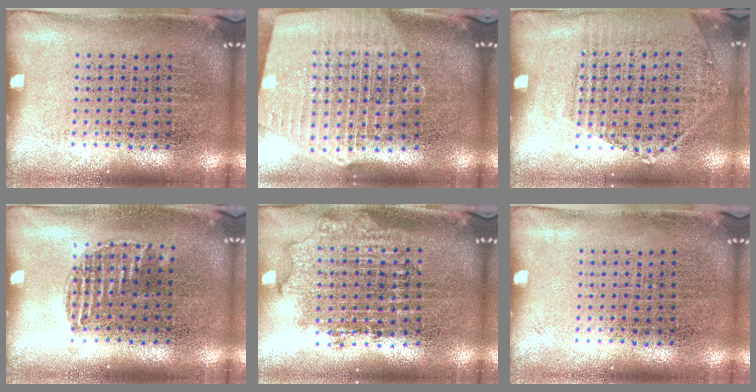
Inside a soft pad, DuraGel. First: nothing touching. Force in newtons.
{"total": 2.7, "press": 2.3, "slide": 1.4}
{"total": 1.2, "press": 1.1, "slide": 0.5}
{"total": 0.9, "press": 0.7, "slide": 0.5}
{"total": 1.8, "press": 1.4, "slide": 1.1}
{"total": 0.0}